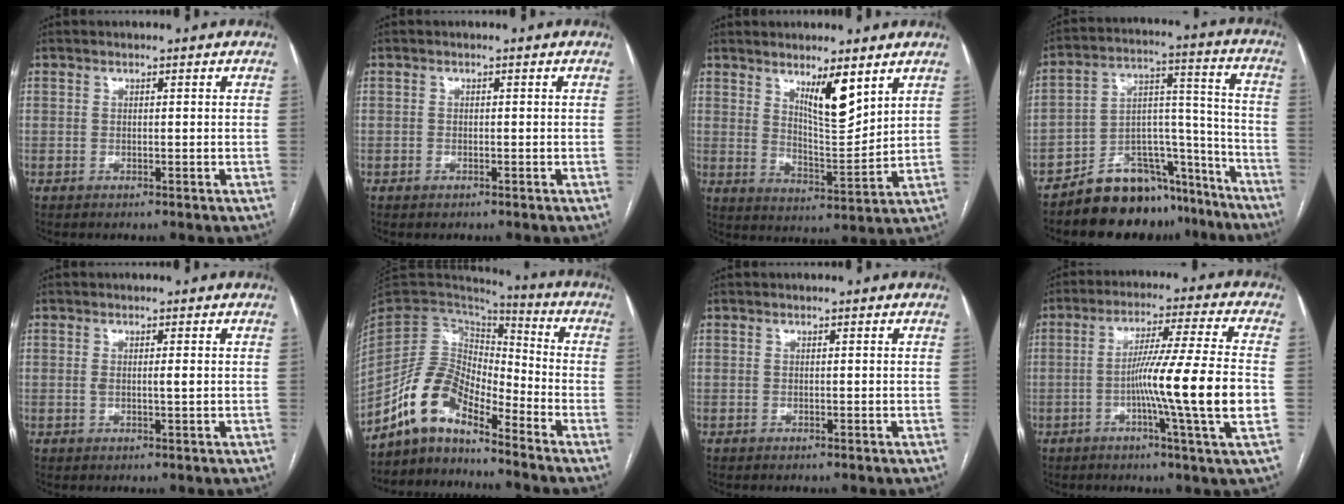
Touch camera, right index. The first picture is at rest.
{"total": 0.6, "force": [-0.4, 0.4, 0.1], "torque": [-0.005, 0.002, -0.006]}
{"total": 7.9, "force": [4.8, 1.5, 6.0], "torque": [-0.106, -0.016, 0.087]}
{"total": 16.2, "force": [-13.4, 7.0, 5.8], "torque": [-0.061, 0.069, -0.210]}
{"total": 1.7, "force": [0.1, 0.2, 1.7], "torque": [-0.033, 0.000, 0.002]}
{"total": 10.3, "force": [-8.0, 3.6, 5.4], "torque": [-0.114, 0.037, -0.151]}
{"total": 0.0}
{"total": 14.3, "force": [-2.8, -2.0, 13.9], "torque": [-0.232, -0.007, -0.055]}